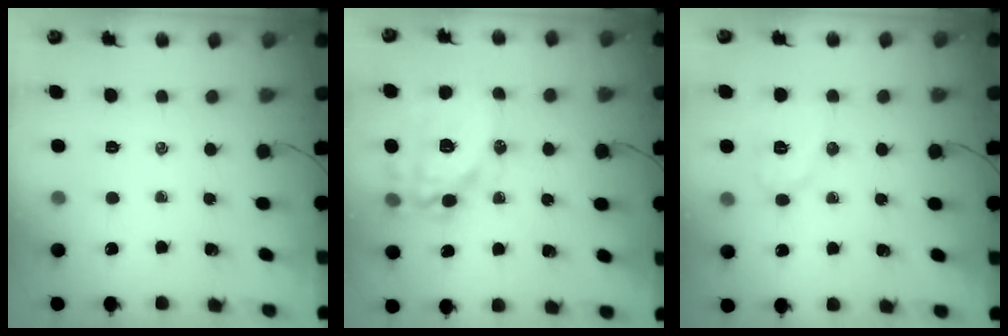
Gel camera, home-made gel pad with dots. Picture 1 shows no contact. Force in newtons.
{"total": 15.9, "press": 15.7, "slide": 2.6}
{"total": 8.7, "press": 8.6, "slide": 0.3}